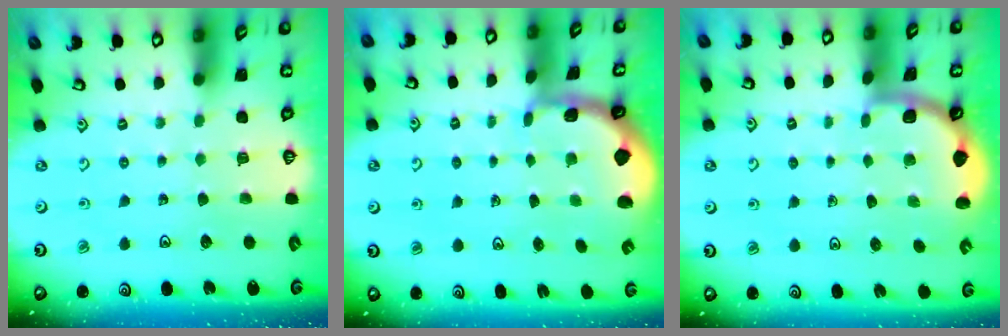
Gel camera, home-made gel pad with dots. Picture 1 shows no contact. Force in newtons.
{"total": 0.8, "press": 0.8, "slide": 0.2}
{"total": 1.6, "press": 1.6, "slide": 0.2}